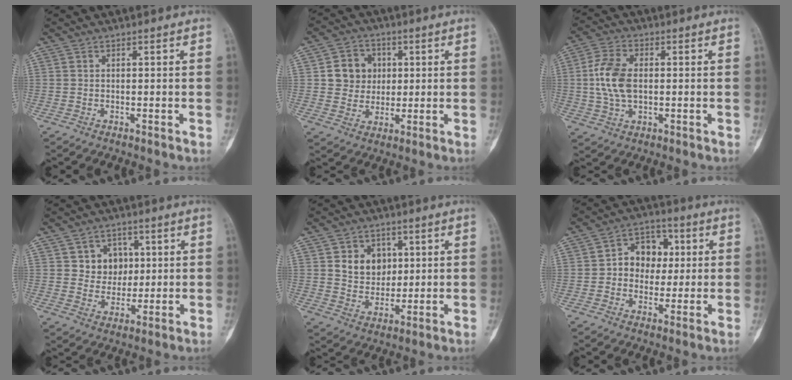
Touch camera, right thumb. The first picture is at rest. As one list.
[{"total": 8.1, "force": [1.5, 7.4, 3.1], "torque": [-0.009, 0.001, 0.025]}, {"total": 9.4, "force": [0.5, 5.7, 7.4], "torque": [-0.151, 0.010, 0.011]}, {"total": 7.4, "force": [2.0, 6.5, 2.8], "torque": [-0.001, -0.004, 0.034]}, {"total": 8.4, "force": [2.4, 6.8, 4.3], "torque": [-0.029, -0.010, 0.046]}, {"total": 9.2, "force": [0.9, 7.4, 5.5], "torque": [-0.035, 0.017, 0.006]}]